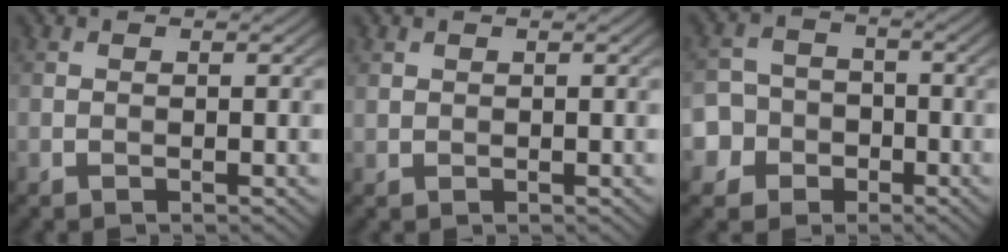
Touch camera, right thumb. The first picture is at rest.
{"total": 0.8, "force": [0.6, 0.5, 0.3], "torque": [-0.011, -0.003, 0.017]}
{"total": 7.2, "force": [-3.3, 6.2, 1.2], "torque": [-0.040, -0.005, -0.086]}